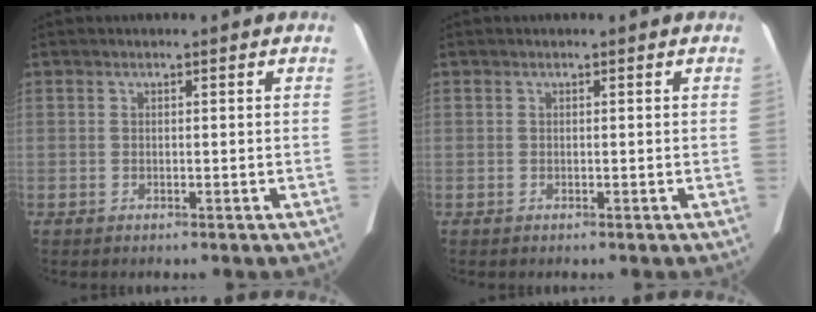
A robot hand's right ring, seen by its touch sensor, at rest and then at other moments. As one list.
[{"total": 0.0}]